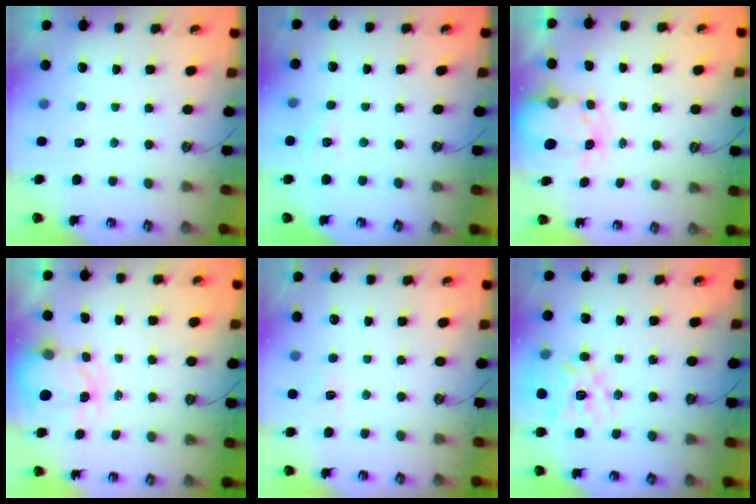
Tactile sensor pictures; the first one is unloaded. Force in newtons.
{"total": 2.9, "press": 2.9, "slide": 0.4}
{"total": 3.9, "press": 3.9, "slide": 0.2}
{"total": 3.7, "press": 3.7, "slide": 0.4}
{"total": 5.5, "press": 5.5, "slide": 0.5}
{"total": 17.4, "press": 17.3, "slide": 1.5}